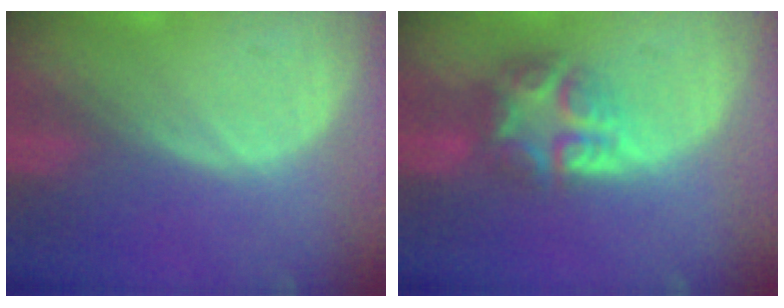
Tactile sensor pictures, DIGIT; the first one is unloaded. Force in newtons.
{"total": 7.7, "press": 6.7, "slide": 3.8}